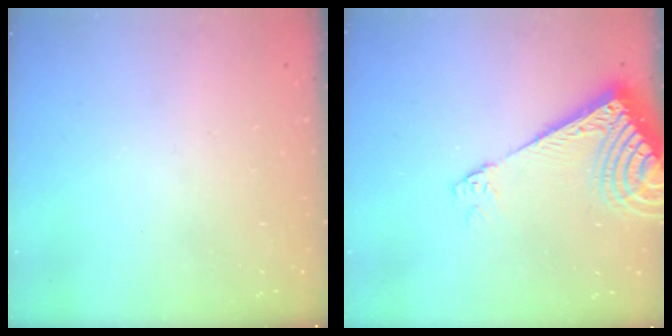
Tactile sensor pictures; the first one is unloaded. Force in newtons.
{"total": 9.4, "press": 9.3, "slide": 1.3}